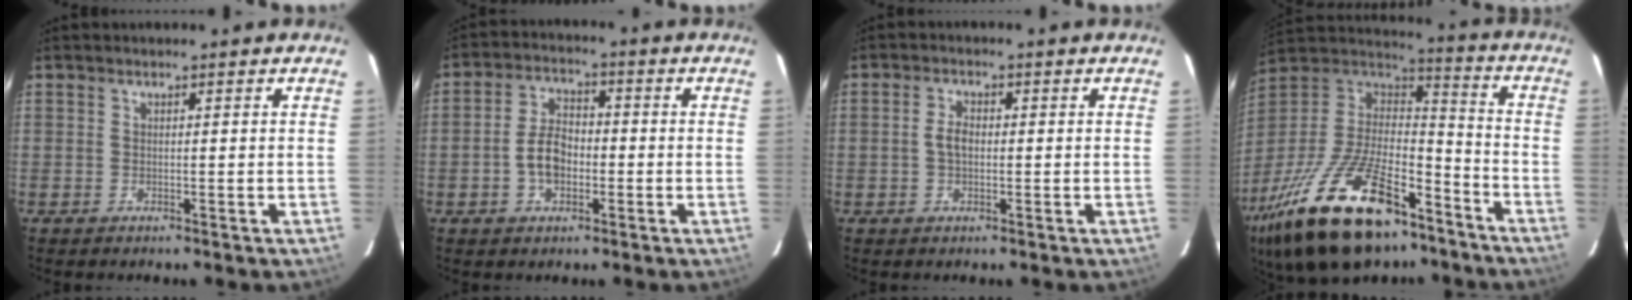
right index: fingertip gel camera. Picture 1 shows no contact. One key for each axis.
{"total": 6.5, "fx": -1.7, "fy": 4.0, "fz": 4.8, "tx": -0.095, "ty": 0.014, "tz": -0.026}
{"total": 2.9, "fx": -0.2, "fy": 1.8, "fz": 2.3, "tx": -0.048, "ty": 0.006, "tz": -0.002}
{"total": 31.5, "fx": -19.8, "fy": 13.4, "fz": 20.5, "tx": -0.408, "ty": -0.025, "tz": -0.315}